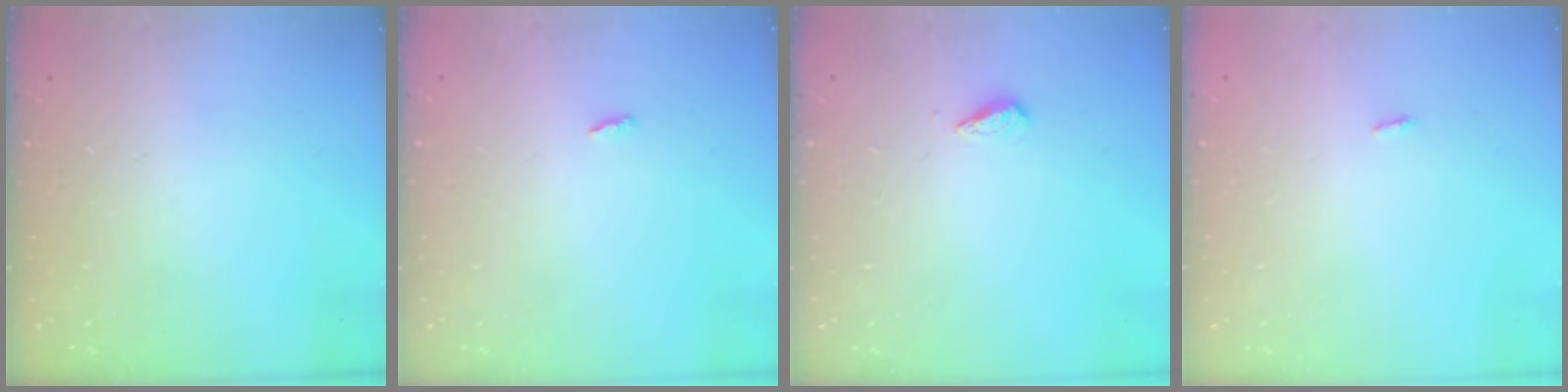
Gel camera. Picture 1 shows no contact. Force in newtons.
{"total": 1.9, "press": 1.9, "slide": 0.2}
{"total": 2.7, "press": 2.6, "slide": 0.4}
{"total": 2.8, "press": 1.8, "slide": 2.2}